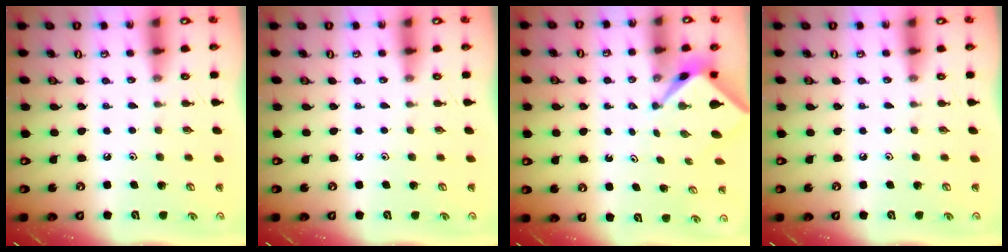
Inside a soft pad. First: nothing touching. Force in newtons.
{"total": 0.0}
{"total": 2.4, "press": 2.4, "slide": 0.2}
{"total": 0.0}